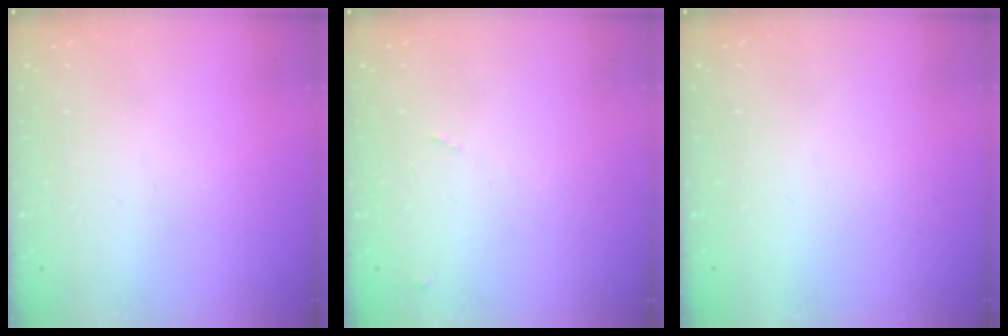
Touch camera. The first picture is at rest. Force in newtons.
{"total": 6.8, "press": 6.8, "slide": 0.6}
{"total": 1.6, "press": 1.6, "slide": 0.1}